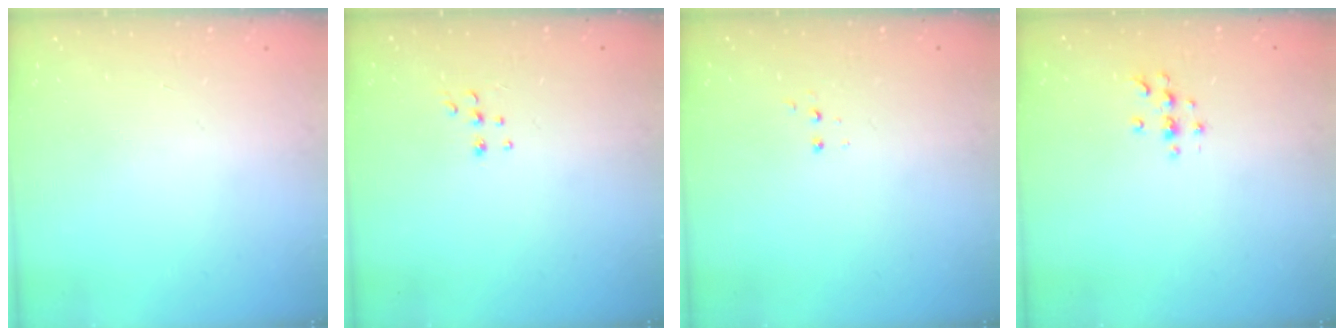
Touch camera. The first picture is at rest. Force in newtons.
{"total": 5.5, "press": 5.4, "slide": 1.0}
{"total": 2.8, "press": 2.8, "slide": 0.5}
{"total": 3.7, "press": 3.7, "slide": 0.4}